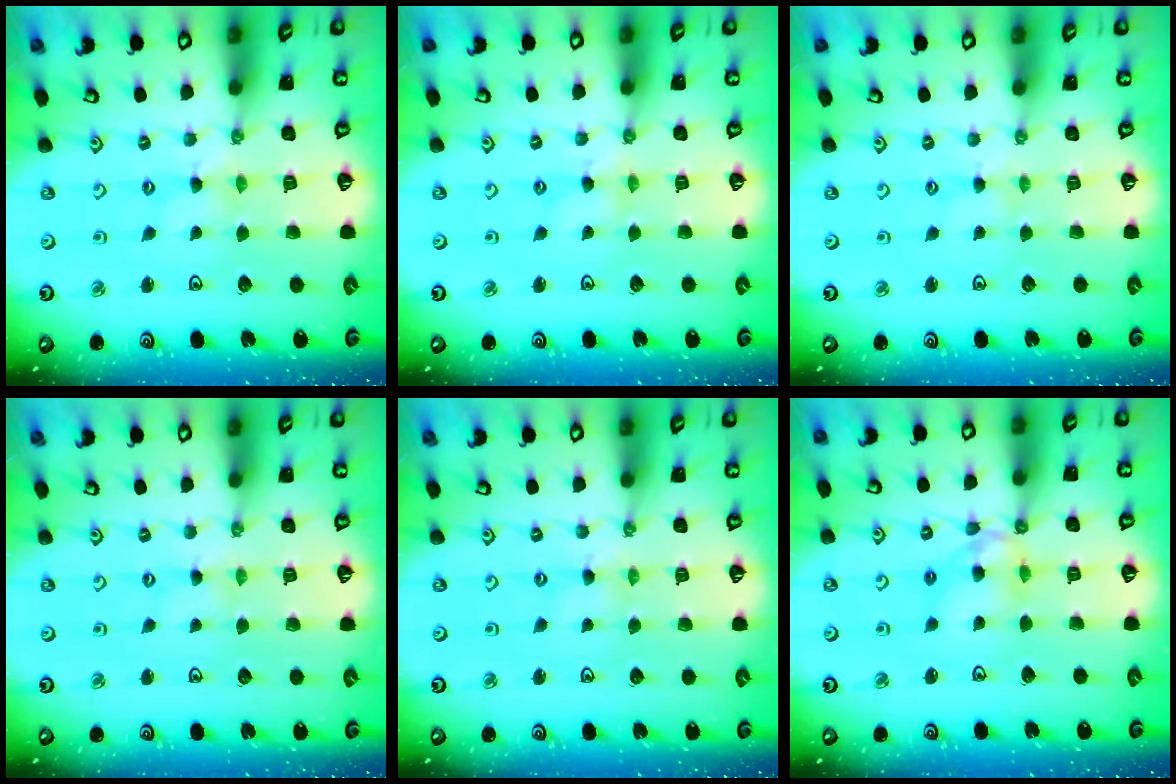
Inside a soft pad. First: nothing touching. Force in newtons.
{"total": 1.7, "press": 1.7, "slide": 0.3}
{"total": 1.3, "press": 1.3, "slide": 0.2}
{"total": 0.0}
{"total": 0.0}
{"total": 9.3, "press": 9.3, "slide": 0.7}